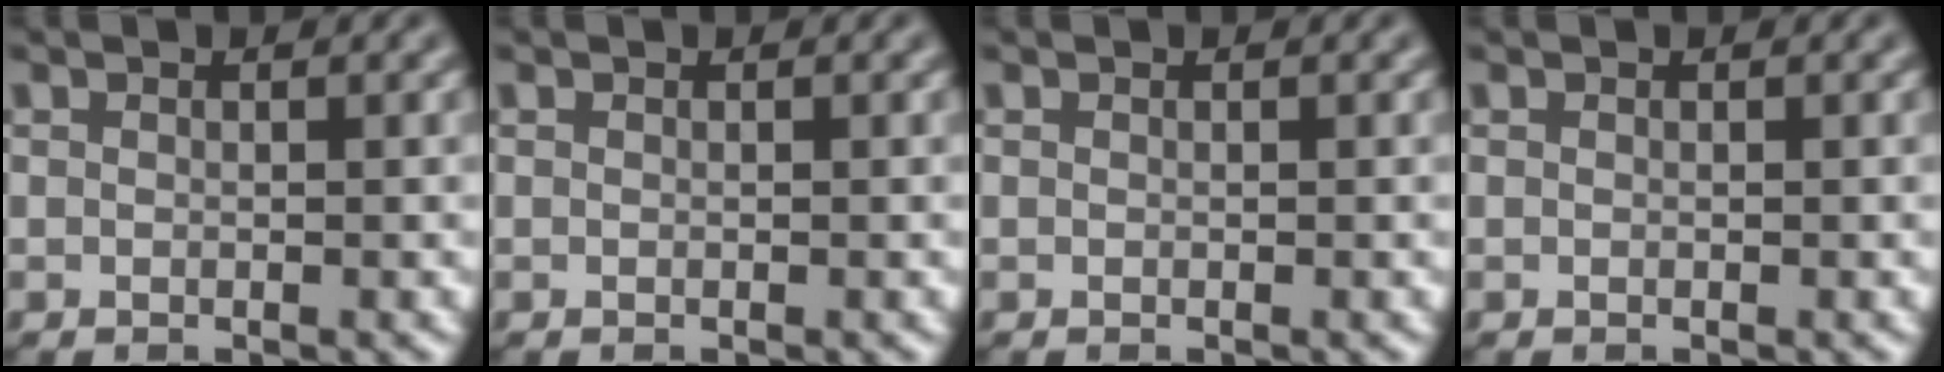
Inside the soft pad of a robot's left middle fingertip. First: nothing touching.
{"total": 0.0}
{"total": 0.0}
{"total": 0.0}